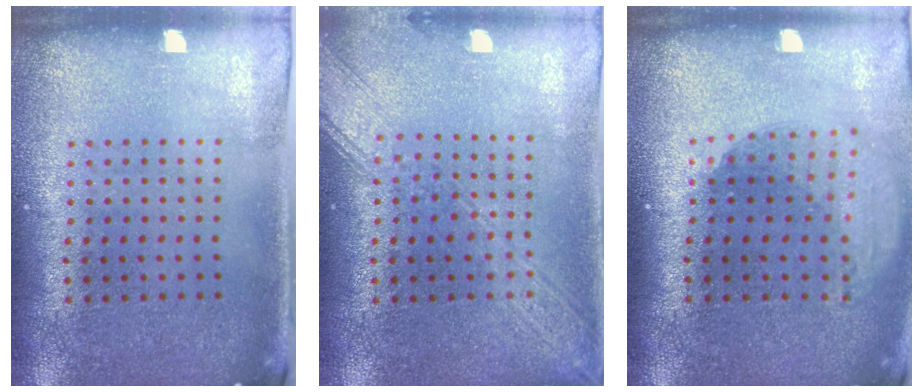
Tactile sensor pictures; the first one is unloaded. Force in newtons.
{"total": 3.5, "press": 3.4, "slide": 0.5}
{"total": 1.9, "press": 1.5, "slide": 1.3}